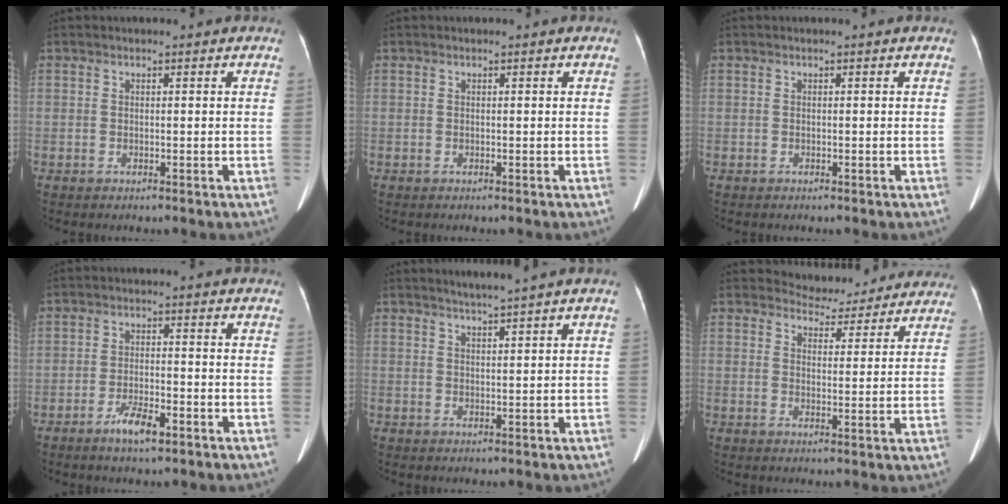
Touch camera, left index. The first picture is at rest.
{"total": 0.0}
{"total": 0.0}
{"total": 4.4, "force": [-3.0, 1.0, 3.1], "torque": [-0.062, -0.004, -0.053]}
{"total": 2.2, "force": [1.8, -0.8, 0.9], "torque": [-0.013, -0.001, 0.031]}
{"total": 8.9, "force": [8.5, 2.6, 0.0], "torque": [0.016, 0.004, 0.095]}